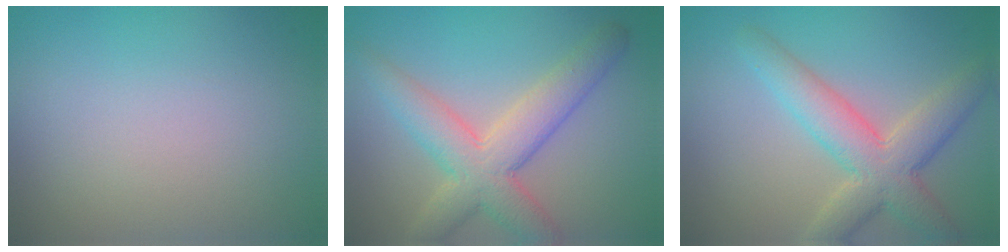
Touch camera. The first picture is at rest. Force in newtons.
{"total": 6.2, "press": 6.2, "slide": 0.5}
{"total": 5.8, "press": 5.8, "slide": 0.3}